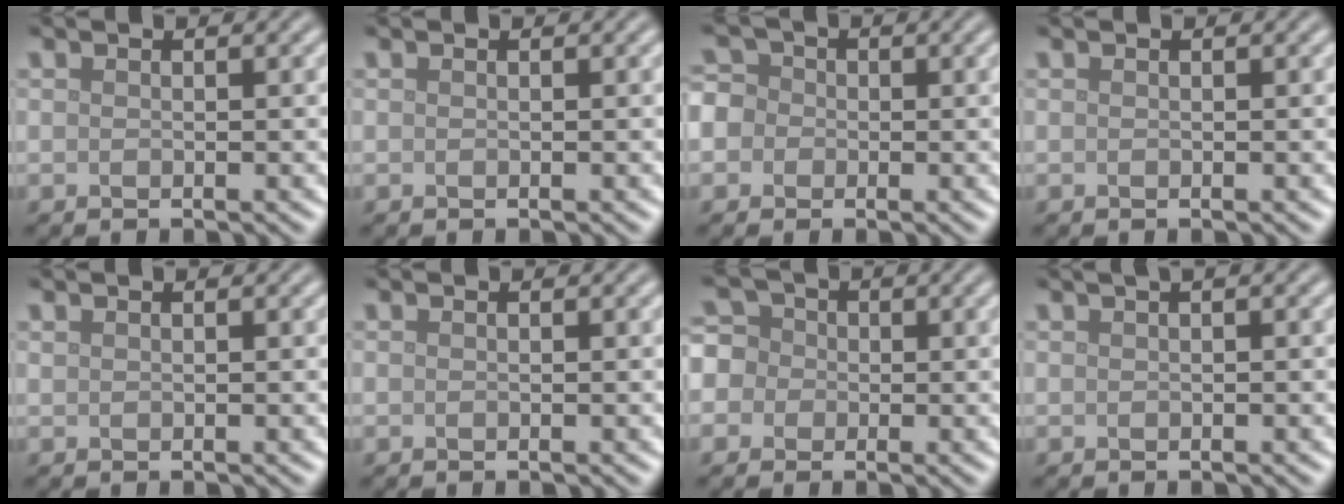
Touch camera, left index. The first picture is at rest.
{"total": 0.0}
{"total": 4.7, "force": [-0.5, 4.5, 1.4], "torque": [-0.022, 0.026, -0.043]}
{"total": 0.0}
{"total": 0.0}
{"total": 0.0}
{"total": 5.4, "force": [-0.7, 5.2, 1.5], "torque": [-0.030, 0.030, -0.044]}
{"total": 1.8, "force": [0.8, 0.6, 1.5], "torque": [-0.018, 0.005, 0.008]}